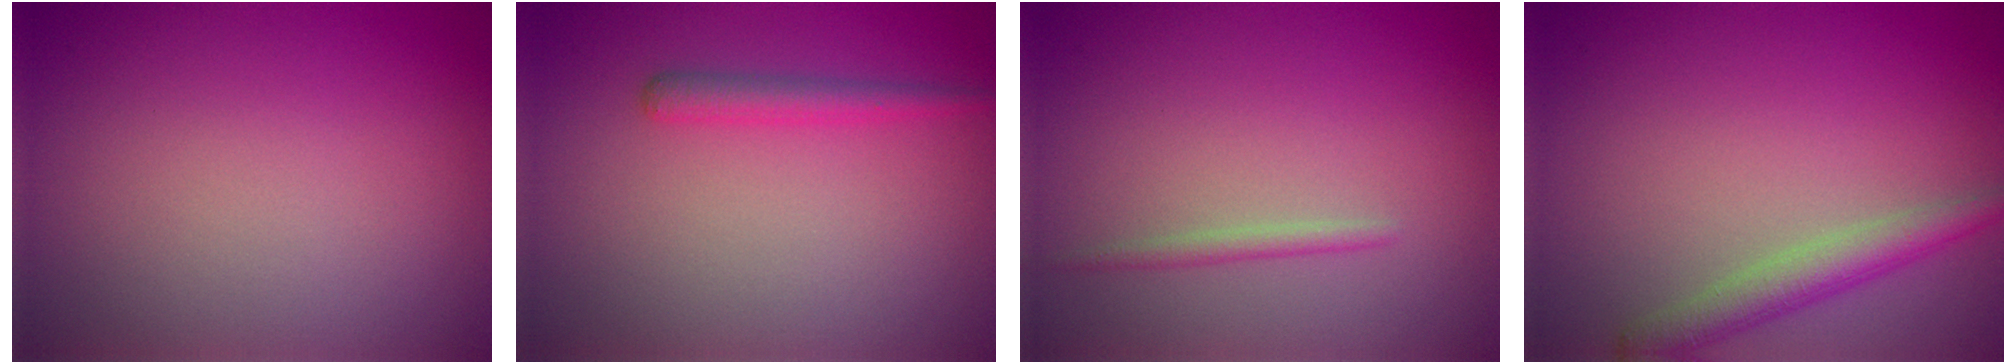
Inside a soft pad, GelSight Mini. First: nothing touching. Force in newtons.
{"total": 1.7, "press": 1.7, "slide": 0.1}
{"total": 1.0, "press": 1.0, "slide": 0.0}
{"total": 3.1, "press": 3.1, "slide": 0.2}